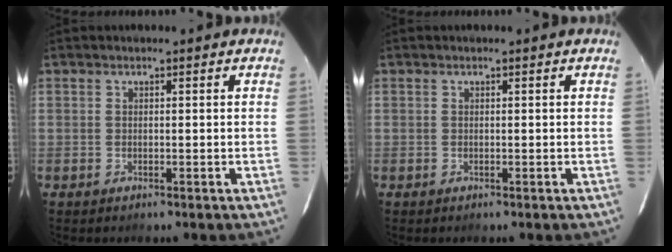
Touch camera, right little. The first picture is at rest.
{"total": 0.0}